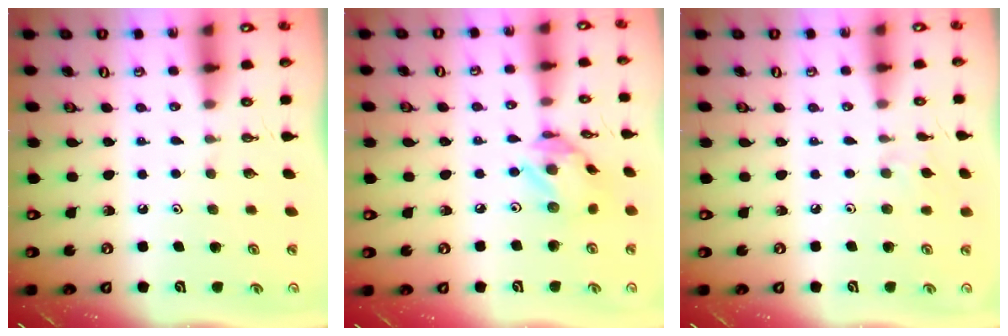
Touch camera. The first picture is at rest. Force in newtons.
{"total": 10.3, "press": 10.3, "slide": 0.8}
{"total": 3.5, "press": 3.4, "slide": 0.6}